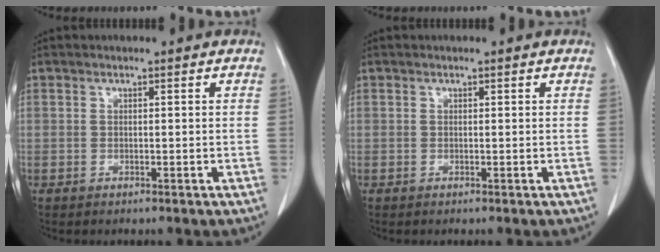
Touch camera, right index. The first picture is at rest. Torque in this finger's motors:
{"motor_torque": [0.03, -0.05, 0.03, 0.01]}